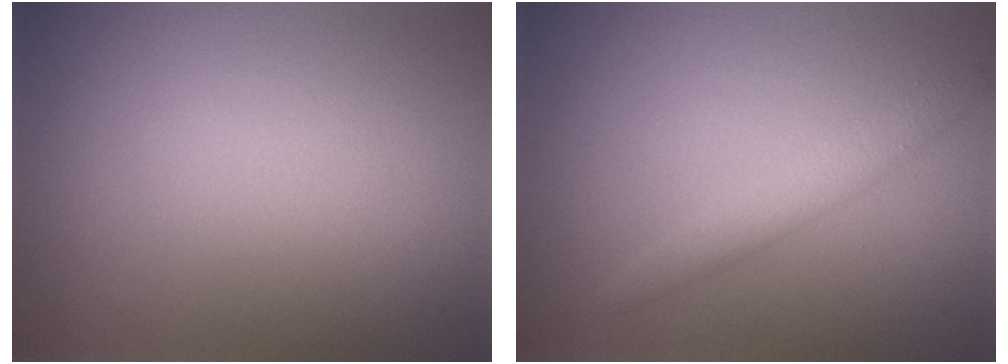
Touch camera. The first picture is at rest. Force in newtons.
{"total": 2.2, "press": 2.2, "slide": 0.1}